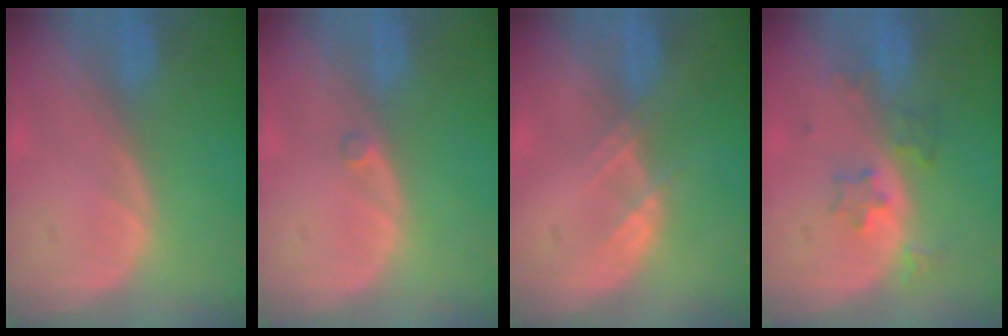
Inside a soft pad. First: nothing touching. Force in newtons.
{"total": 0.6, "press": 0.6, "slide": 0.1}
{"total": 1.9, "press": 1.9, "slide": 0.3}
{"total": 4.0, "press": 3.8, "slide": 1.4}